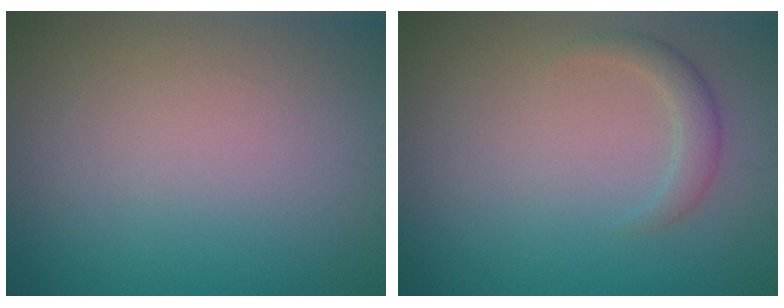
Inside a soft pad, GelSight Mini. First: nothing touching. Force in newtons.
{"total": 1.8, "press": 1.8, "slide": 0.1}